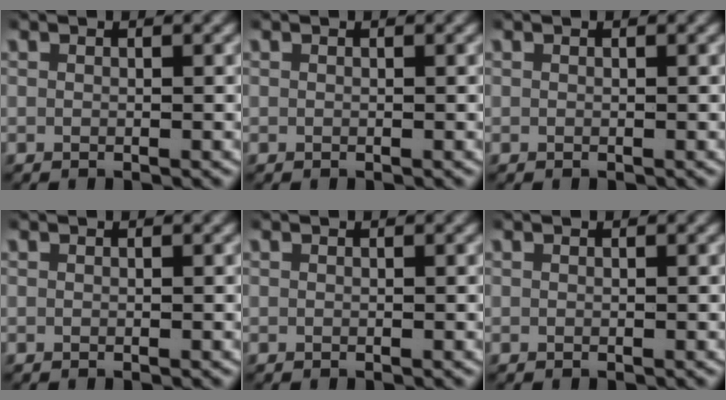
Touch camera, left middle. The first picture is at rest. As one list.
[{"total": 0.0}, {"total": 0.0}, {"total": 0.0}, {"total": 0.0}, {"total": 0.0}]